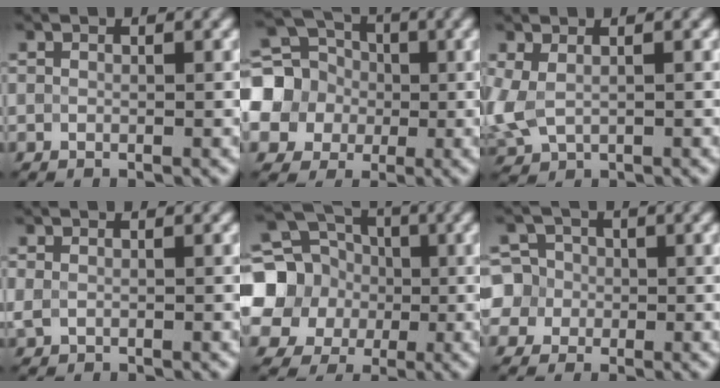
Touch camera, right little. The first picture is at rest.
{"total": 10.3, "force": [-0.4, 9.3, 4.3], "torque": [-0.129, 0.006, -0.043]}
{"total": 3.1, "force": [-0.2, 2.1, 2.3], "torque": [-0.074, -0.007, 0.000]}
{"total": 0.8, "force": [0.1, 0.6, 0.5], "torque": [-0.011, -0.001, 0.002]}
{"total": 13.6, "force": [-0.3, 12.6, 5.2], "torque": [-0.162, 0.001, -0.037]}
{"total": 6.0, "force": [-0.4, 5.9, 1.4], "torque": [-0.027, 0.027, -0.029]}